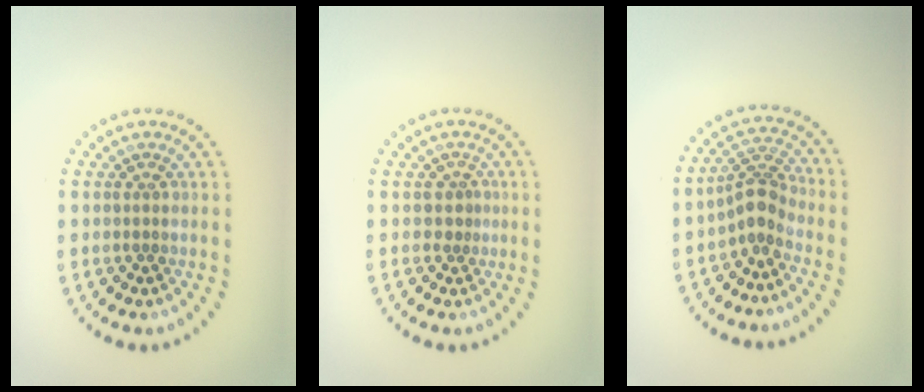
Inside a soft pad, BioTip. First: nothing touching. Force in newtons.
{"total": 1.2, "press": 0.7, "slide": 1.0}
{"total": 2.9, "press": 2.0, "slide": 2.0}